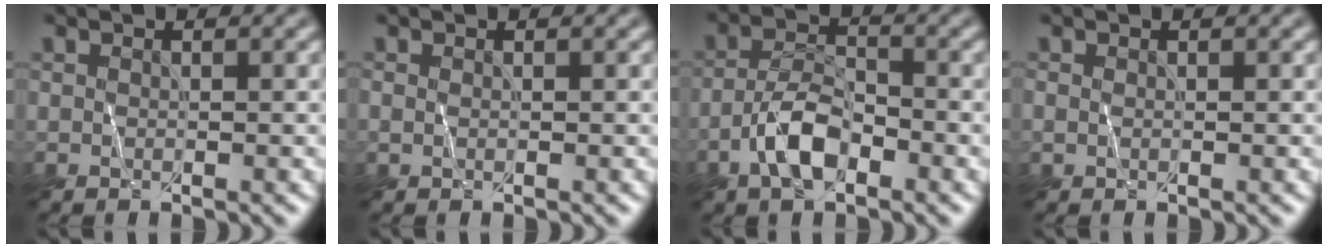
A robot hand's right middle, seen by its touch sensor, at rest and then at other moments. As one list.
[{"total": 0.0}, {"total": 4.3, "force": [-2.2, 1.9, 3.2], "torque": [-0.058, 0.008, -0.049]}, {"total": 0.0}]